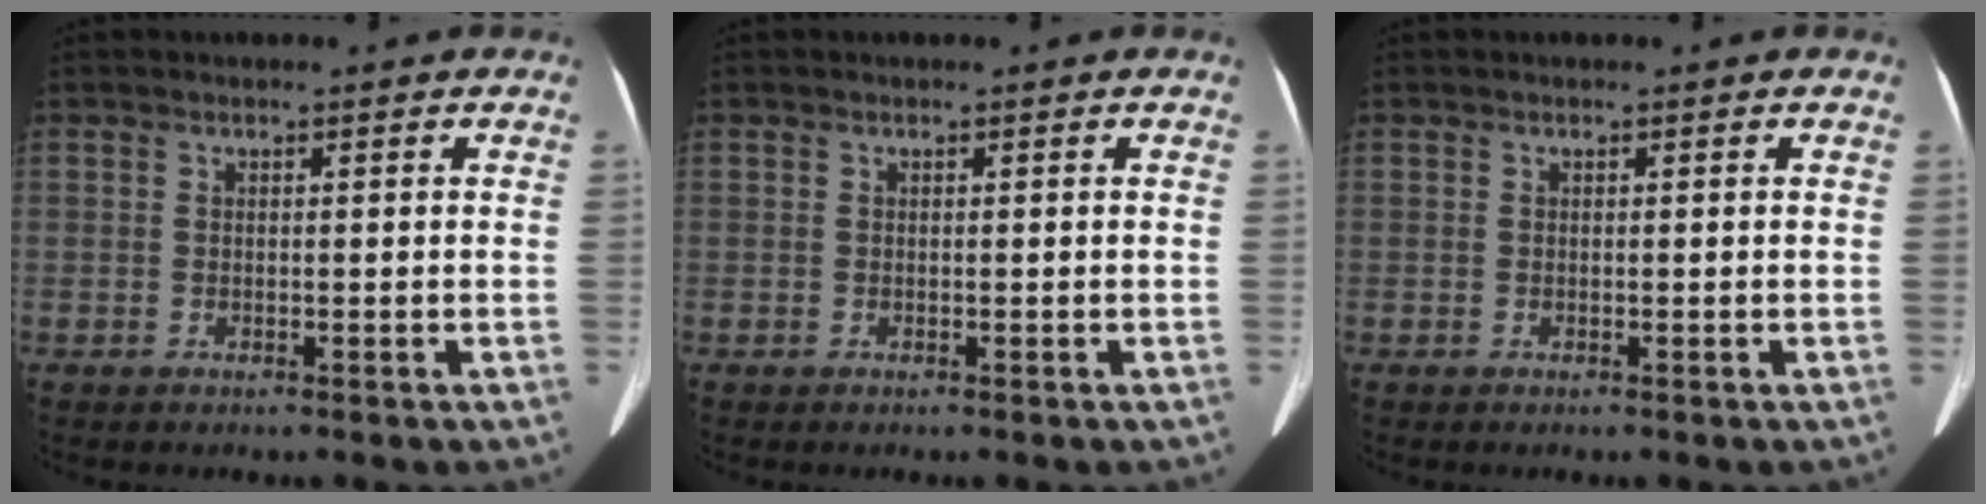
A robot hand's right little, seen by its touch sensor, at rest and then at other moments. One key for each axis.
{"total": 0.0}
{"total": 0.0}